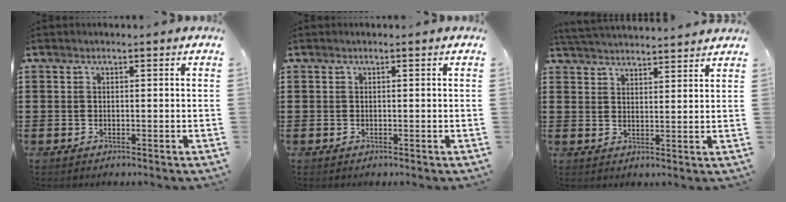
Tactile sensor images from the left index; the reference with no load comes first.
{"total": 0.0}
{"total": 3.4, "force": [3.4, -0.2, 0.2], "torque": [-0.016, -0.016, 0.062]}